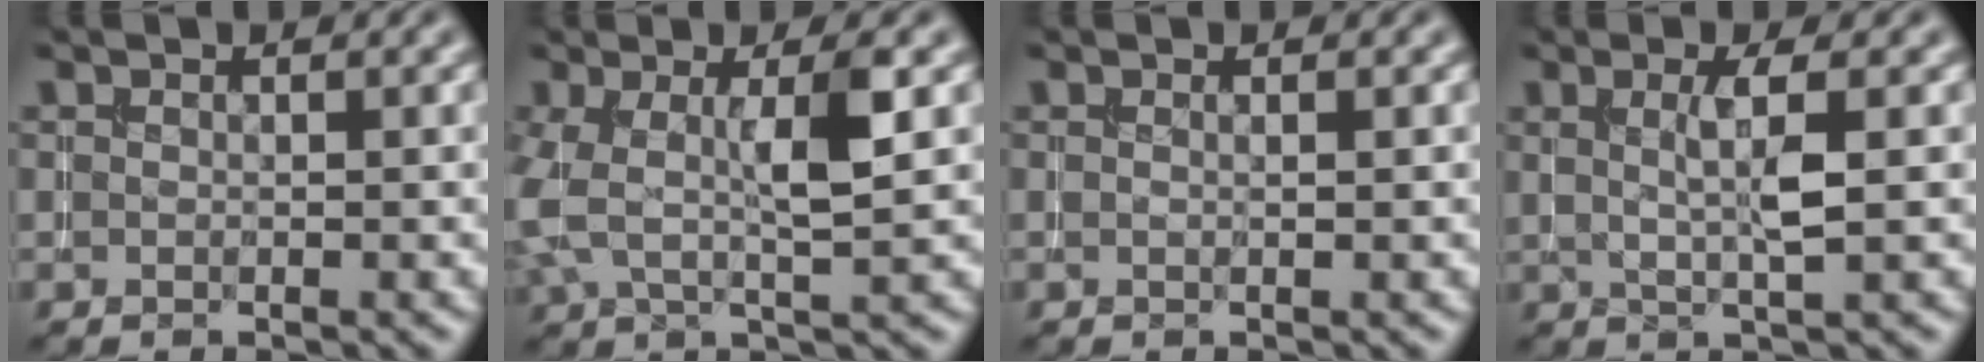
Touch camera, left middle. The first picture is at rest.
{"total": 5.0, "force": [0.7, 1.3, 4.8], "torque": [-0.101, 0.009, 0.007]}
{"total": 0.5, "force": [0.2, 0.0, 0.5], "torque": [-0.007, 0.001, 0.000]}
{"total": 2.9, "force": [0.6, 0.5, 2.8], "torque": [-0.049, 0.001, 0.011]}